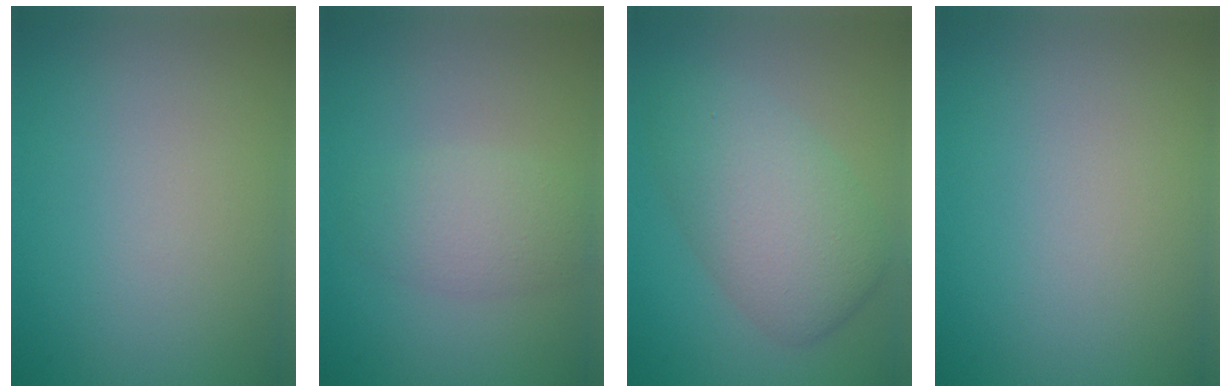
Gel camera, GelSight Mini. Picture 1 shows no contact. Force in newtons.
{"total": 3.0, "press": 3.0, "slide": 0.0}
{"total": 6.4, "press": 6.4, "slide": 0.4}
{"total": 0.0}